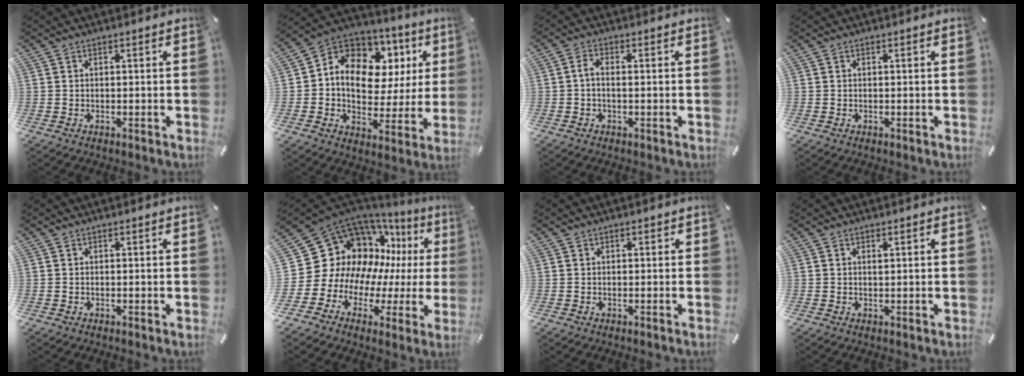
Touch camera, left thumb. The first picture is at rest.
{"total": 13.0, "force": [4.1, 9.9, 7.4], "torque": [-0.121, -0.032, 0.077]}
{"total": 2.7, "force": [-0.4, 1.0, 2.5], "torque": [-0.046, 0.006, -0.007]}
{"total": 0.0}
{"total": 0.0}
{"total": 16.6, "force": [6.0, 13.9, 6.7], "torque": [-0.113, -0.083, 0.136]}
{"total": 0.0}
{"total": 0.5, "force": [0.2, 0.1, 0.4], "torque": [-0.009, -0.001, 0.005]}